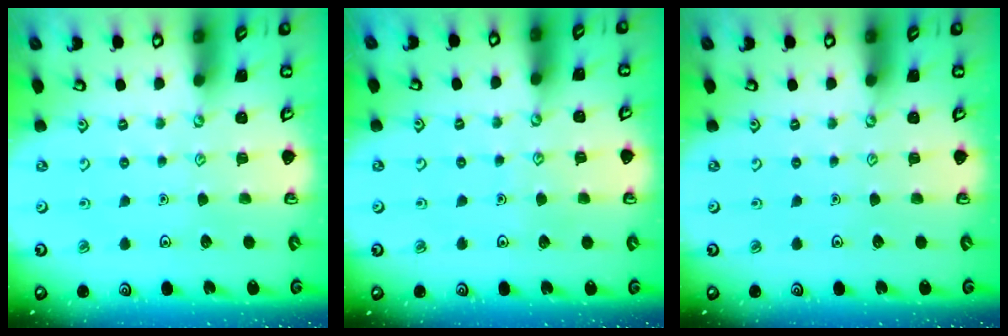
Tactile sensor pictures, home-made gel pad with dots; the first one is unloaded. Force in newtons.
{"total": 4.5, "press": 4.5, "slide": 0.3}
{"total": 0.0}